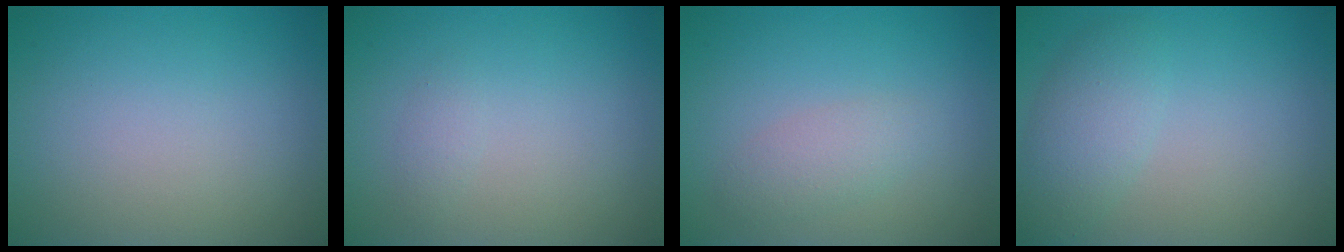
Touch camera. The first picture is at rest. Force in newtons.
{"total": 0.8, "press": 0.8, "slide": 0.1}
{"total": 1.9, "press": 1.9, "slide": 0.1}
{"total": 3.0, "press": 3.0, "slide": 0.1}